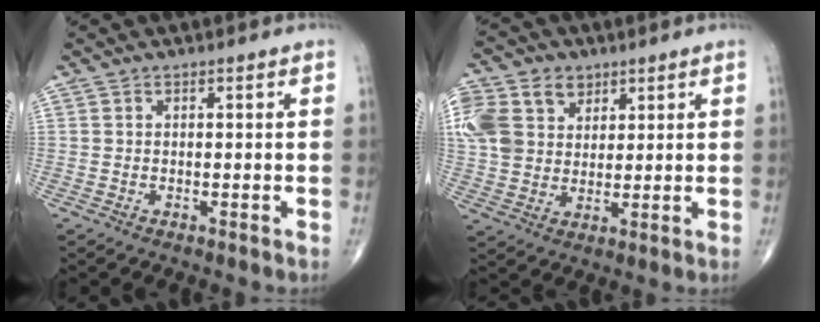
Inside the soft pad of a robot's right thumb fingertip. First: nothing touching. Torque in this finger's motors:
{"motor_torque": [-0.03, 0.22, 0.53, 0.52, 0.05]}